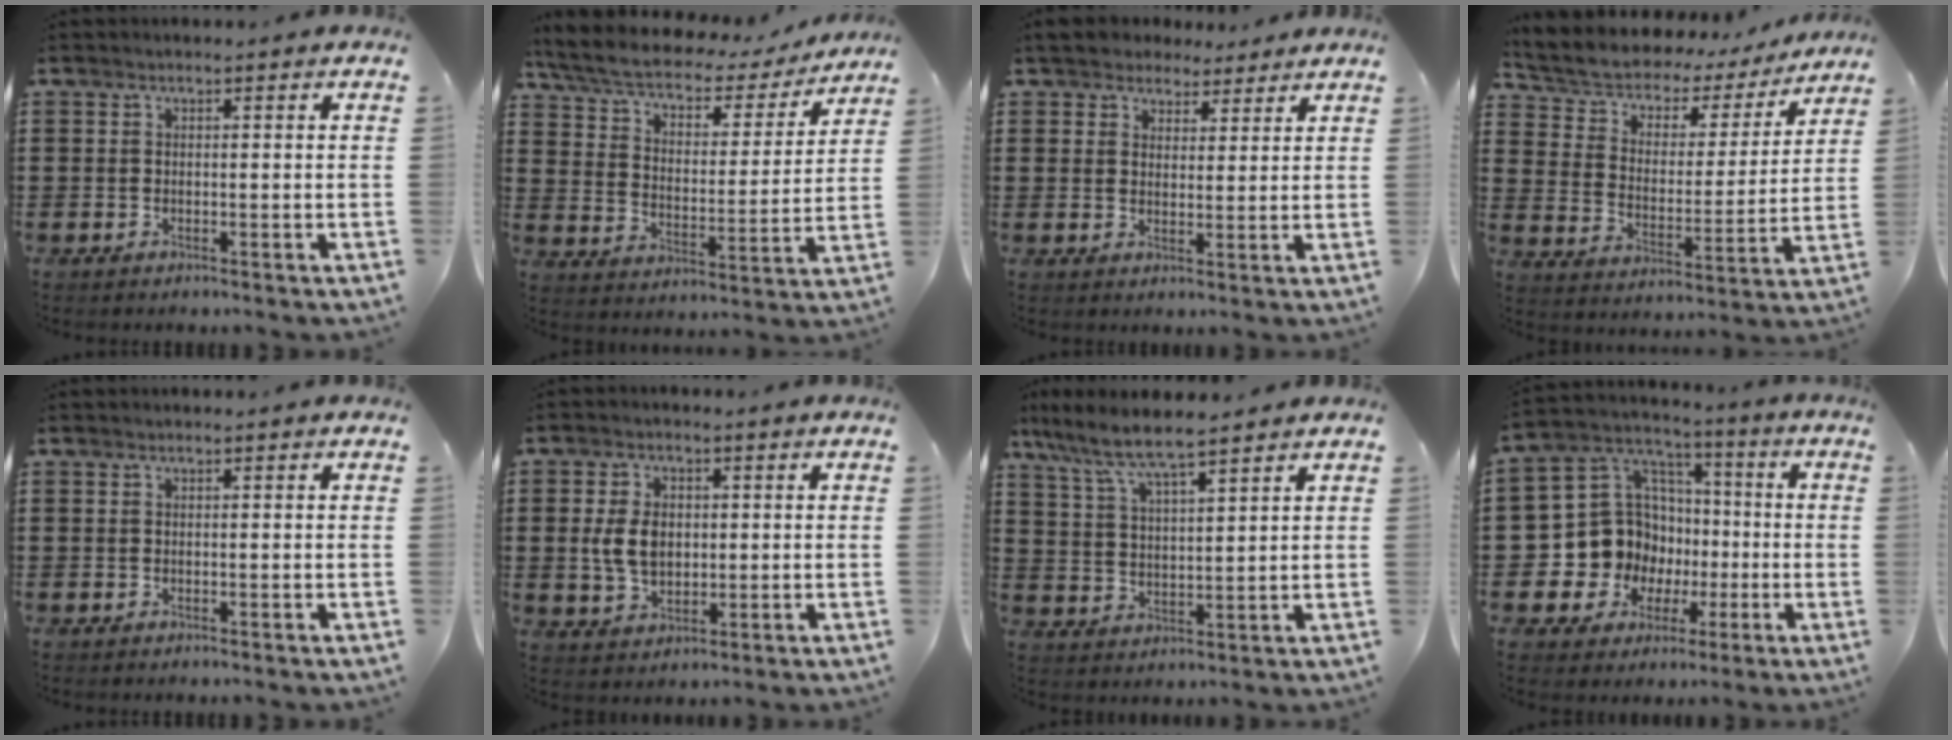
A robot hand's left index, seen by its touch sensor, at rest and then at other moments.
{"total": 5.7, "force": [4.8, 1.6, 2.6], "torque": [-0.073, -0.032, 0.078]}
{"total": 4.6, "force": [4.0, 2.2, 0.7], "torque": [-0.032, 0.003, 0.076]}
{"total": 4.8, "force": [4.3, 2.1, 0.8], "torque": [-0.046, -0.034, 0.067]}
{"total": 0.0}
{"total": 6.1, "force": [0.4, 4.1, 4.4], "torque": [-0.115, 0.006, 0.001]}
{"total": 6.5, "force": [5.5, 0.7, 3.3], "torque": [-0.088, -0.024, 0.095]}
{"total": 11.6, "force": [-1.5, 11.1, 3.0], "torque": [-0.104, -0.008, -0.016]}